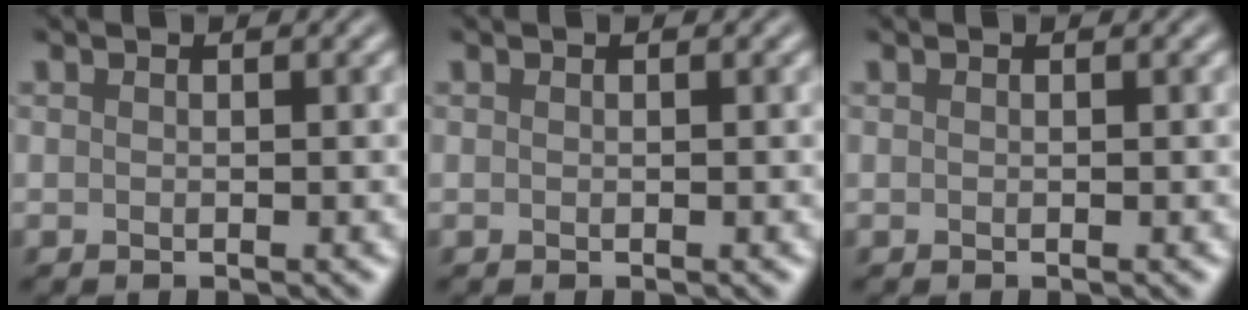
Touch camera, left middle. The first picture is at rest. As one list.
[{"total": 0.0}, {"total": 0.0}]